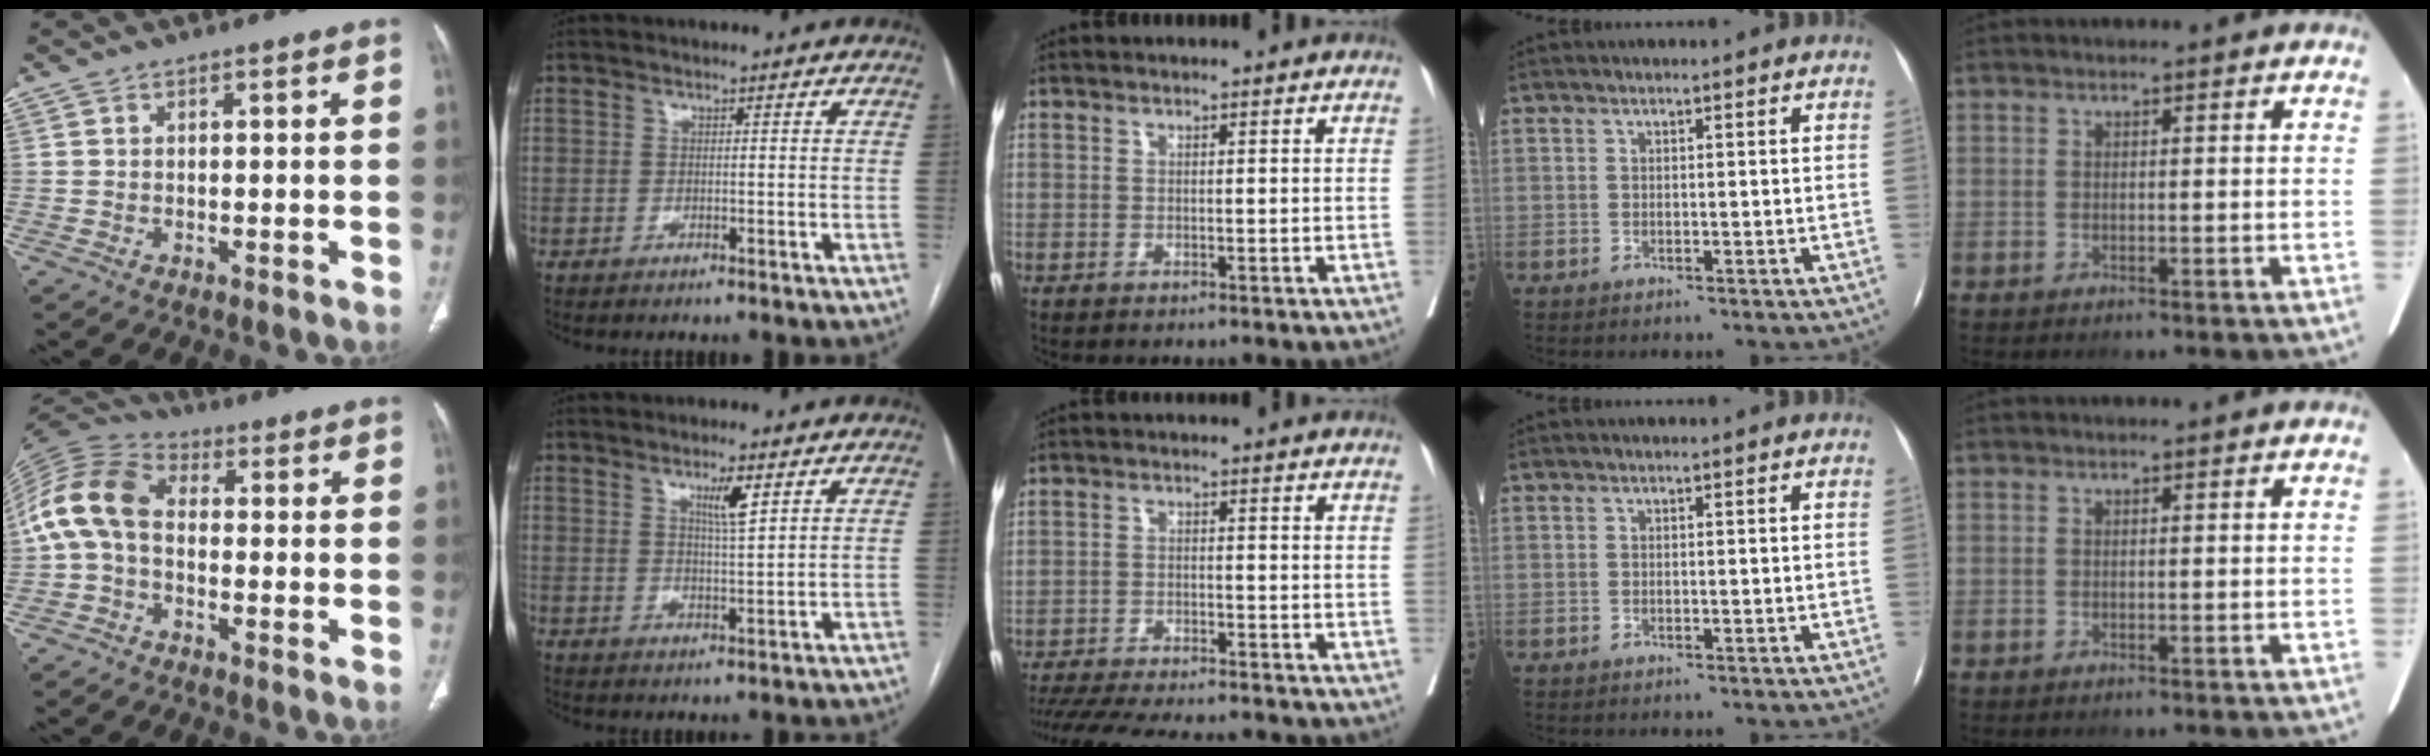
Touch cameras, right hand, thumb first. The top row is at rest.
{"thumb": {"total": 12.0, "force": [-0.5, 8.1, 8.8], "torque": [-0.179, 0.032, -0.023]}, "index": {"total": 4.2, "force": [2.2, 0.3, 3.6], "torque": [-0.062, -0.005, 0.038]}, "middle": {"total": 16.8, "force": [-15.1, 2.4, 6.9], "torque": [-0.146, -0.028, -0.216]}}